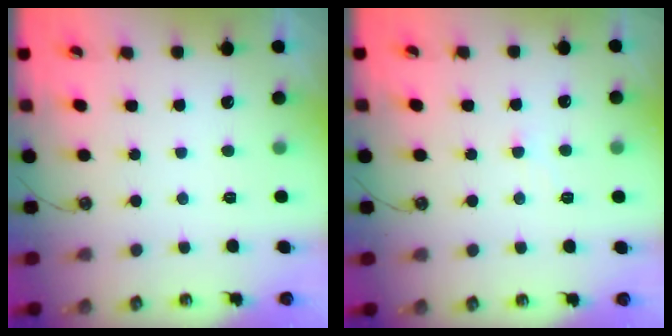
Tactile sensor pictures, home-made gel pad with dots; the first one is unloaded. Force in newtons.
{"total": 0.9, "press": 0.9, "slide": 0.3}